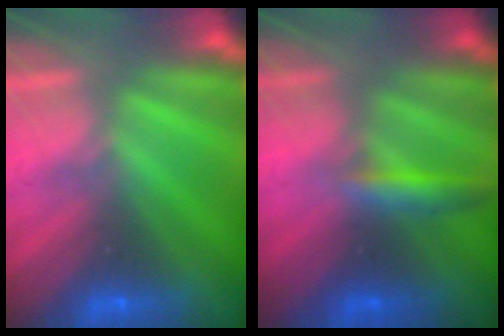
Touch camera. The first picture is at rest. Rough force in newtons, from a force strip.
{"total": 2.7}